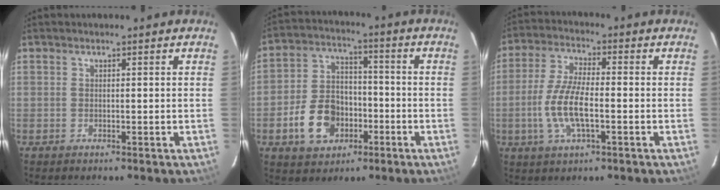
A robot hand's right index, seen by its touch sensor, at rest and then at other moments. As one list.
[{"total": 11.9, "force": [-4.7, 8.6, 6.8], "torque": [-0.157, 0.020, -0.068]}, {"total": 9.6, "force": [-2.4, 3.1, 8.8], "torque": [-0.187, 0.000, -0.049]}]